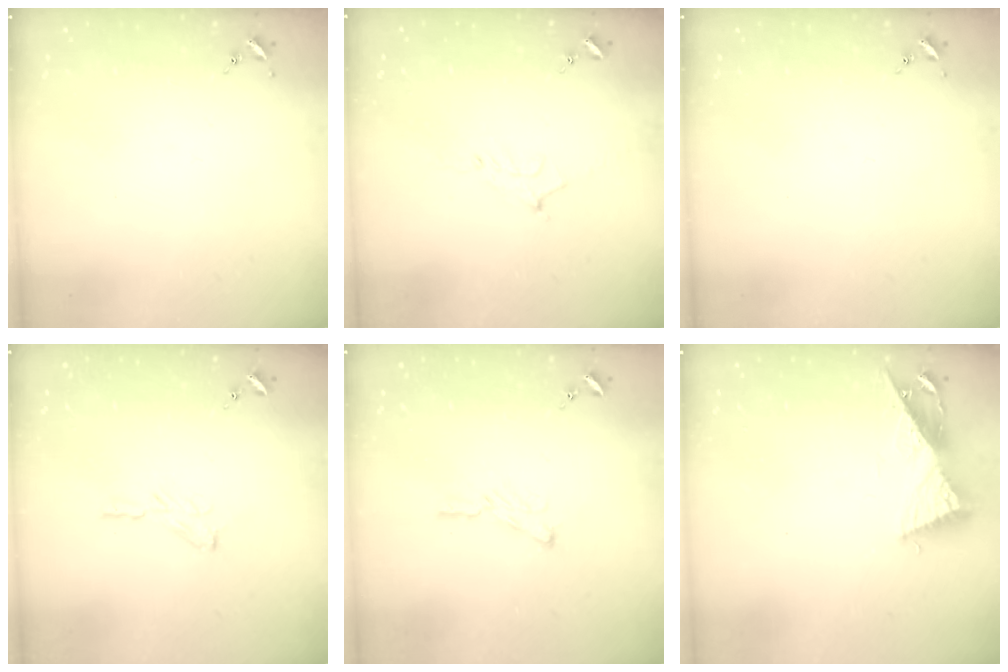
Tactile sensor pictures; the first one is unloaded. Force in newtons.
{"total": 5.7, "press": 5.6, "slide": 0.7}
{"total": 0.0}
{"total": 5.8, "press": 5.8, "slide": 0.2}
{"total": 5.0, "press": 5.0, "slide": 0.5}
{"total": 9.9, "press": 9.9, "slide": 0.6}